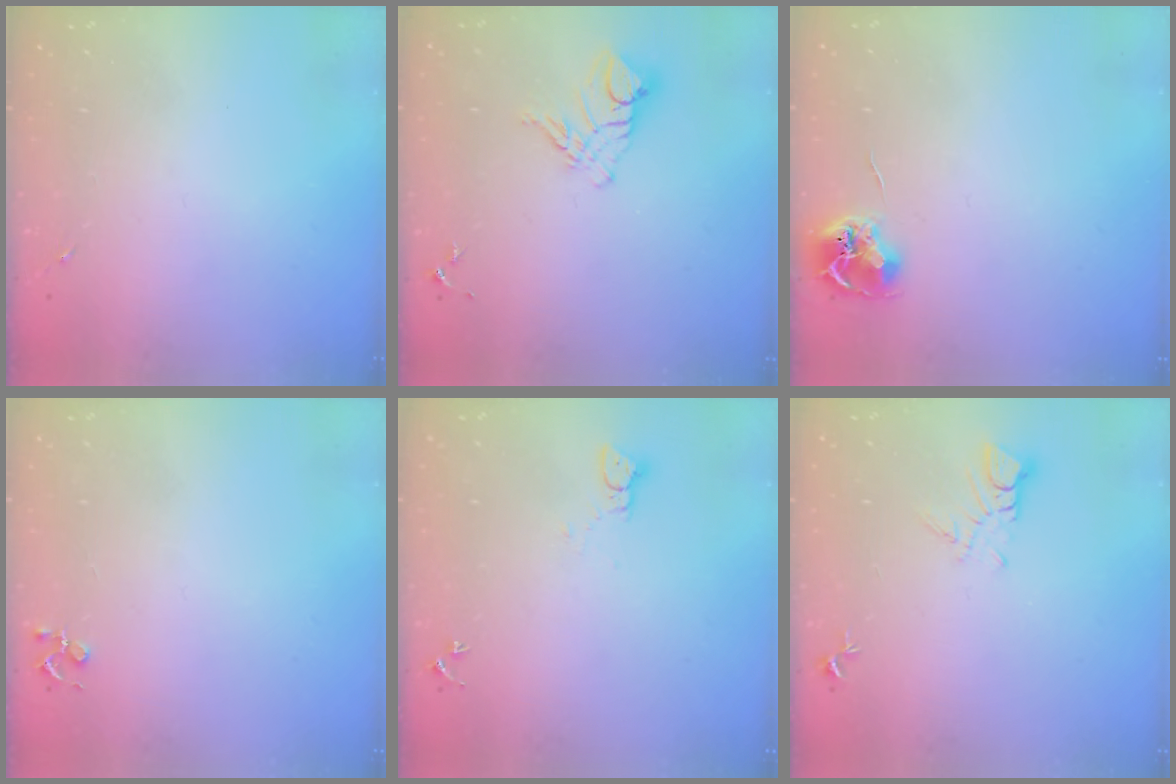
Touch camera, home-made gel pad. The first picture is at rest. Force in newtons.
{"total": 9.9, "press": 9.8, "slide": 1.1}
{"total": 7.6, "press": 7.5, "slide": 0.6}
{"total": 3.9, "press": 3.9, "slide": 0.5}
{"total": 2.1, "press": 2.1, "slide": 0.2}
{"total": 4.3, "press": 4.3, "slide": 0.3}